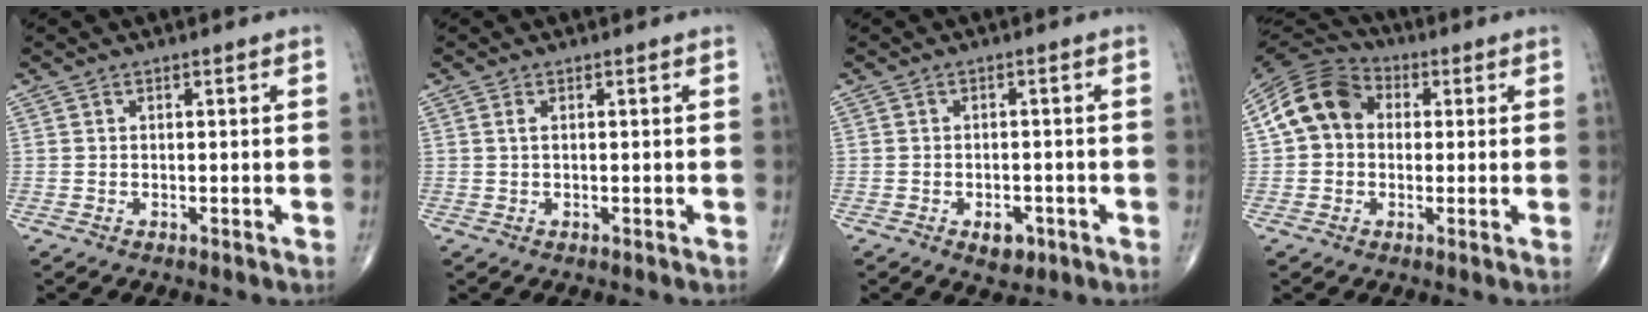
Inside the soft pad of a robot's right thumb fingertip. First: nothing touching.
{"total": 0.9, "force": [0.2, 0.3, 0.8], "torque": [-0.021, 0.006, 0.005]}
{"total": 3.8, "force": [-1.7, 2.4, 2.4], "torque": [-0.022, 0.004, -0.020]}
{"total": 11.5, "force": [1.5, 9.2, 6.8], "torque": [-0.117, 0.028, 0.012]}